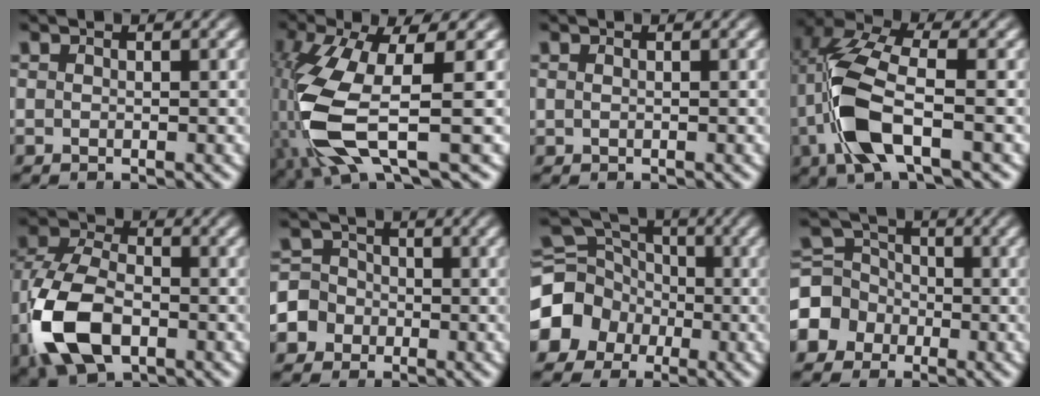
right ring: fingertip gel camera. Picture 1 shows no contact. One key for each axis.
{"total": 9.4, "fx": -1.4, "fy": 4.3, "fz": 8.3, "tx": -0.213, "ty": -0.037, "tz": 0.007}
{"total": 0.6, "fx": 0.1, "fy": -0.6, "fz": -0.1, "tx": 0.007, "ty": -0.002, "tz": 0.006}
{"total": 7.5, "fx": 0.3, "fy": 3.7, "fz": 6.5, "tx": -0.153, "ty": -0.009, "tz": 0.007}
{"total": 9.6, "fx": -2.1, "fy": 6.6, "fz": 6.7, "tx": -0.159, "ty": -0.035, "tz": -0.013}
{"total": 7.7, "fx": -2.1, "fy": 7.2, "fz": 2.0, "tx": -0.042, "ty": -0.021, "tz": -0.040}
{"total": 11.6, "fx": -1.1, "fy": 10.5, "fz": 4.8, "tx": -0.102, "ty": -0.027, "tz": -0.026}
{"total": 7.7, "fx": -1.3, "fy": 7.1, "fz": 2.8, "tx": -0.060, "ty": -0.024, "tz": -0.024}